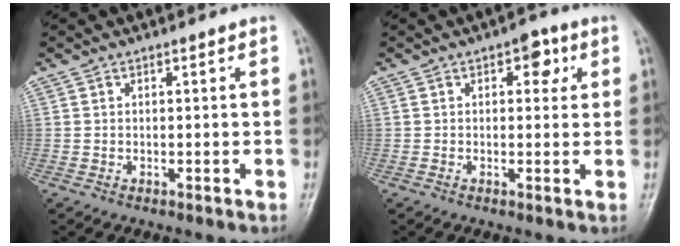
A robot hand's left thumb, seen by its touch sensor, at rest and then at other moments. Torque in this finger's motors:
{"motor_torque": [0.26, 0.09, 0.12, -0.24, 0.01]}